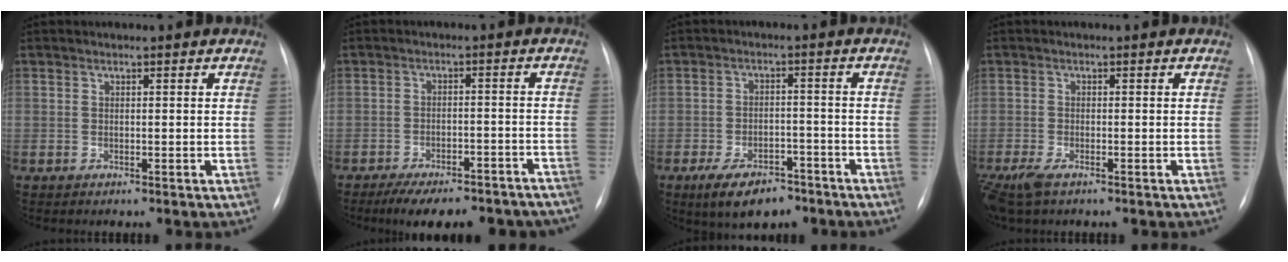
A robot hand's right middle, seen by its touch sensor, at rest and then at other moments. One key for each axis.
{"total": 16.5, "fx": -14.1, "fy": 5.3, "fz": 6.6, "tx": -0.086, "ty": 0.018, "tz": -0.178}
{"total": 8.4, "fx": -5.8, "fy": 3.9, "fz": 4.7, "tx": -0.081, "ty": -0.003, "tz": -0.089}
{"total": 5.3, "fx": -3.6, "fy": 1.7, "fz": 3.6, "tx": -0.079, "ty": -0.016, "tz": -0.063}